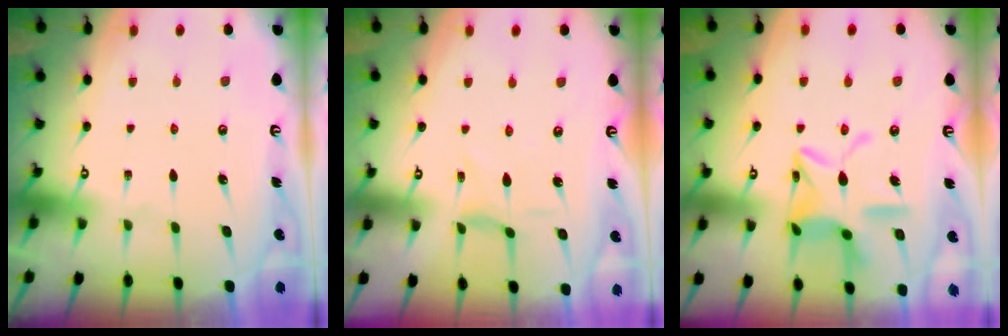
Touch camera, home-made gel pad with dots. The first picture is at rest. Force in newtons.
{"total": 1.0, "press": 1.0, "slide": 0.4}
{"total": 14.6, "press": 14.6, "slide": 1.3}